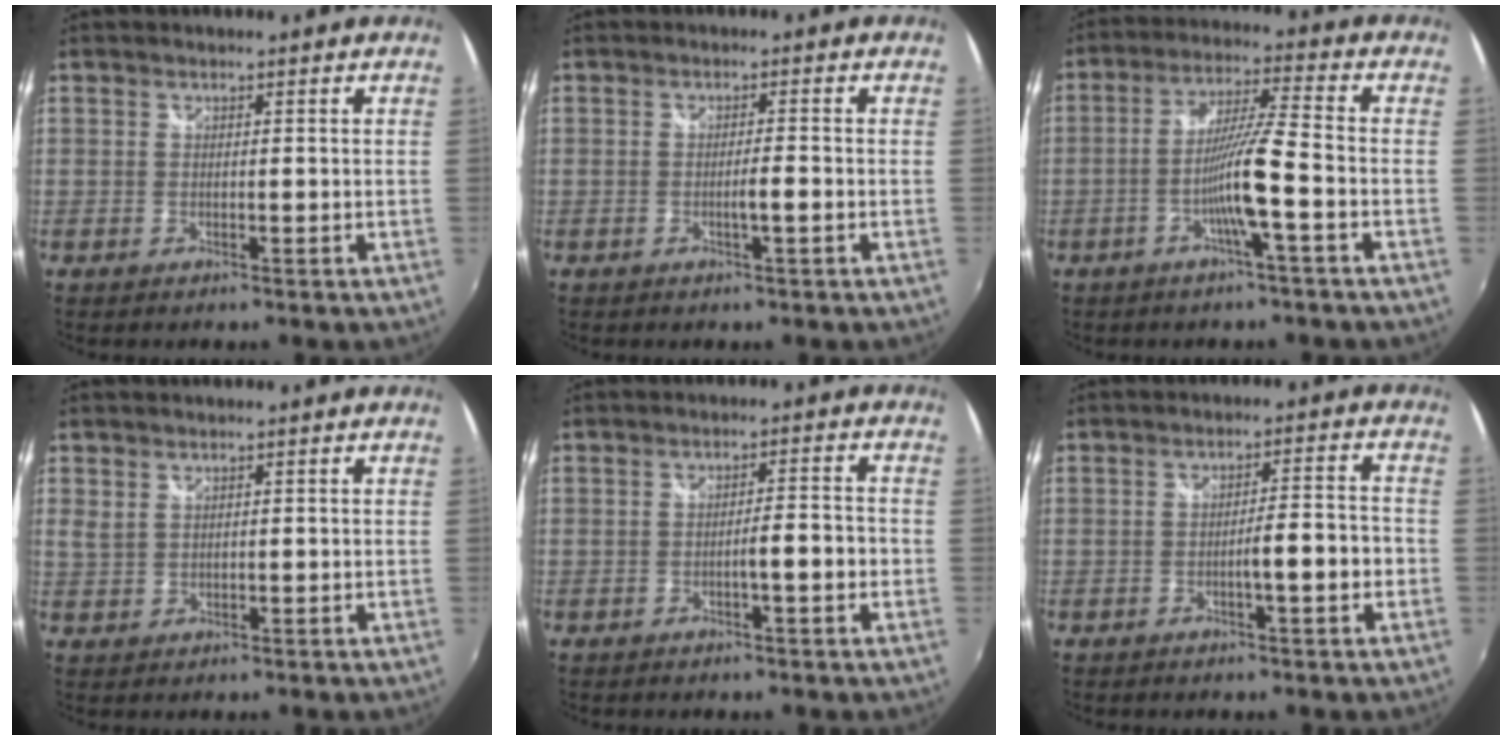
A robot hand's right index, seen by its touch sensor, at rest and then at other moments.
{"total": 2.0, "force": [-0.8, -0.2, 1.8], "torque": [-0.030, -0.002, -0.016]}
{"total": 8.9, "force": [-3.5, -0.8, 8.2], "torque": [-0.162, 0.000, -0.067]}
{"total": 1.8, "force": [1.1, 1.1, 0.9], "torque": [-0.017, -0.002, 0.022]}
{"total": 3.8, "force": [-1.4, 0.3, 3.5], "torque": [-0.057, 0.003, -0.020]}
{"total": 5.3, "force": [-1.9, 0.3, 4.9], "torque": [-0.079, 0.003, -0.025]}